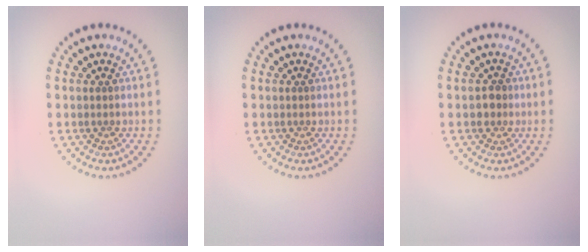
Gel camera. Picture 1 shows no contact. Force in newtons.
{"total": 0.0}
{"total": 1.4, "press": 1.3, "slide": 0.6}